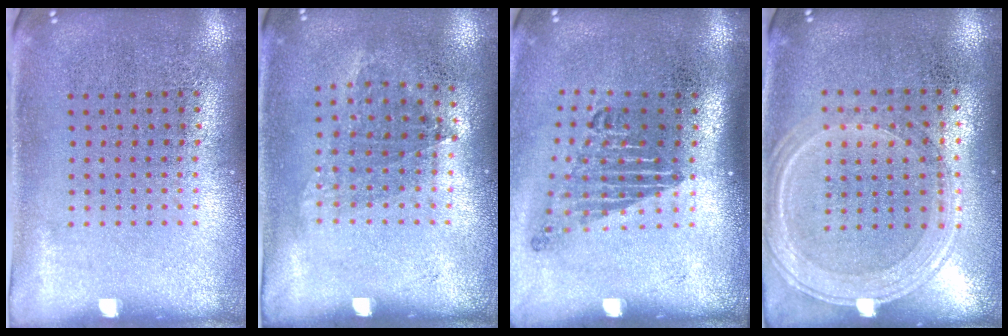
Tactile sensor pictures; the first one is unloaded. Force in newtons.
{"total": 1.0, "press": 0.8, "slide": 0.6}
{"total": 1.8, "press": 1.3, "slide": 1.3}
{"total": 1.3, "press": 1.2, "slide": 0.3}